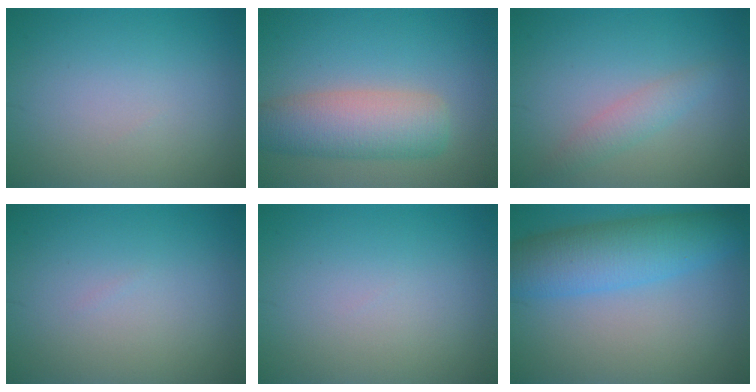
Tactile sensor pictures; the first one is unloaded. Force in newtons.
{"total": 6.0, "press": 6.0, "slide": 0.3}
{"total": 1.9, "press": 1.9, "slide": 0.1}
{"total": 0.0}
{"total": 0.0}
{"total": 6.4, "press": 6.4, "slide": 0.2}